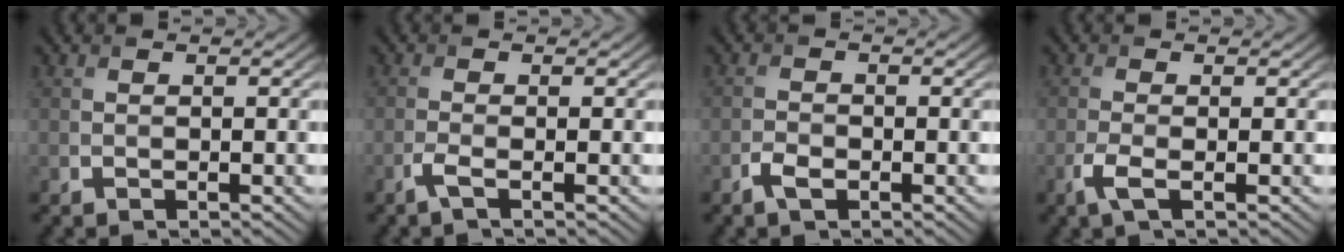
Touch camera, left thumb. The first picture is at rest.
{"total": 1.8, "force": [-1.0, 0.2, 1.5], "torque": [-0.034, 0.003, -0.030]}
{"total": 2.0, "force": [-1.2, 1.0, 1.2], "torque": [-0.027, -0.001, -0.027]}
{"total": 2.5, "force": [-1.1, 0.6, 2.2], "torque": [-0.056, -0.001, -0.029]}